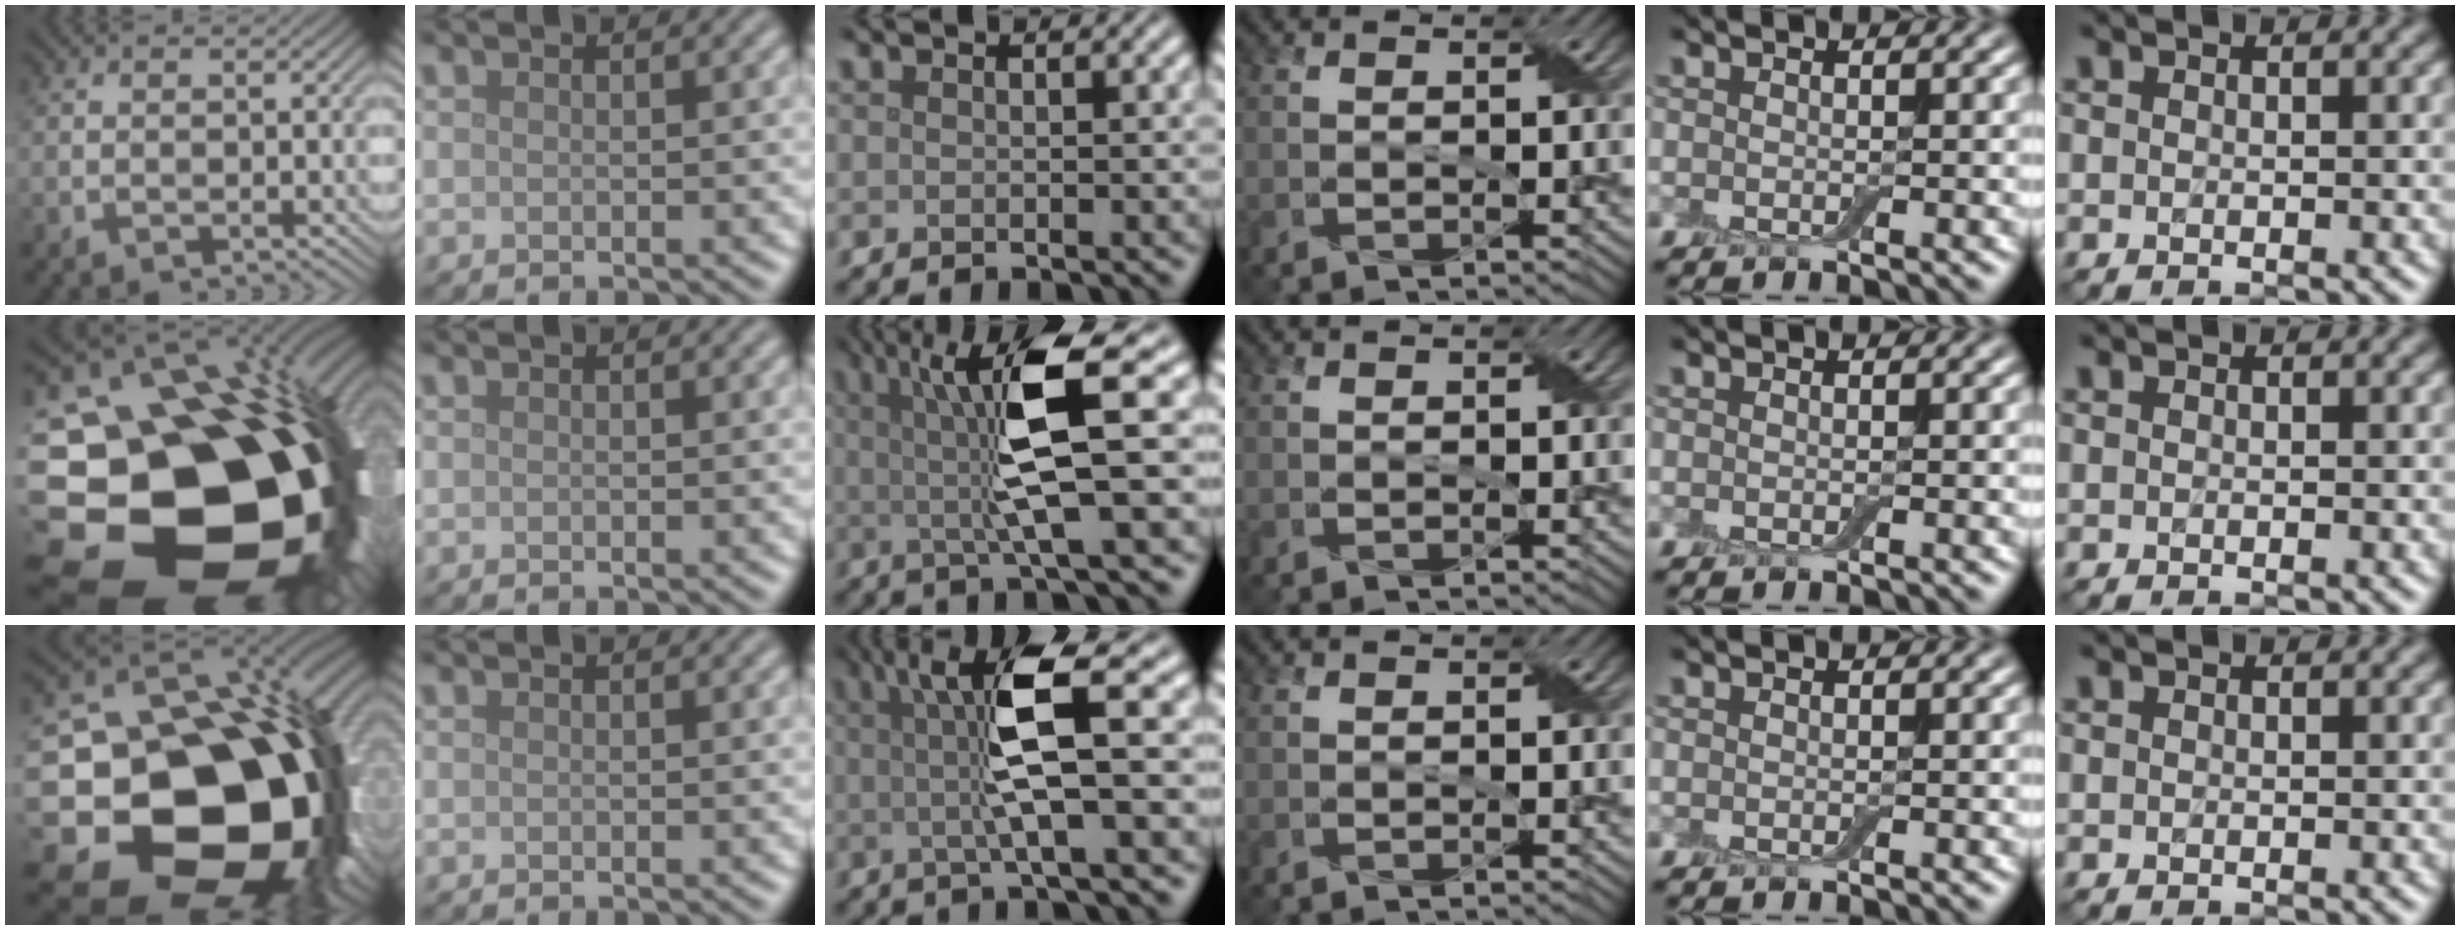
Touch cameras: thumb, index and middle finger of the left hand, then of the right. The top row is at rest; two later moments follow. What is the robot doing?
{"motion": "wrap", "object": "adhesive wrap"}